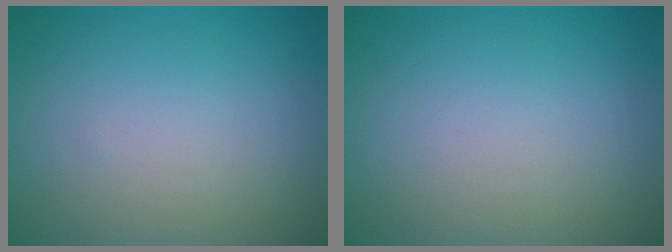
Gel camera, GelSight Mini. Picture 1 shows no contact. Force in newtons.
{"total": 0.0}